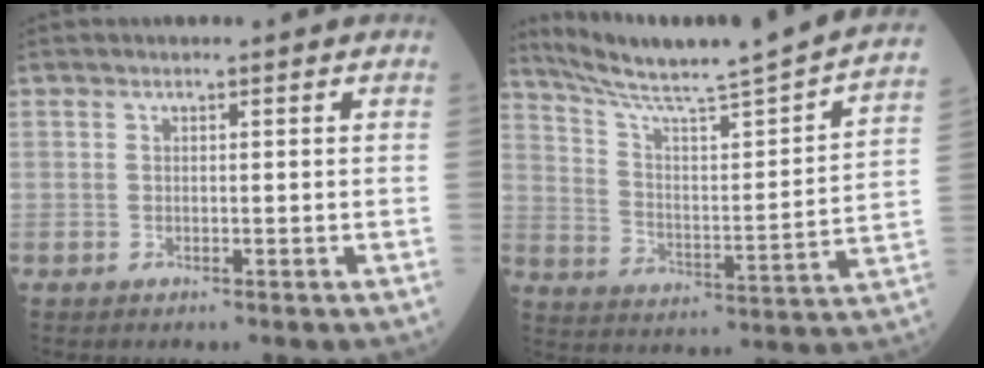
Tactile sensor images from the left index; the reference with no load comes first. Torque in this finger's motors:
{"motor_torque": [0.80, -1.34, 0.06, 0.06]}